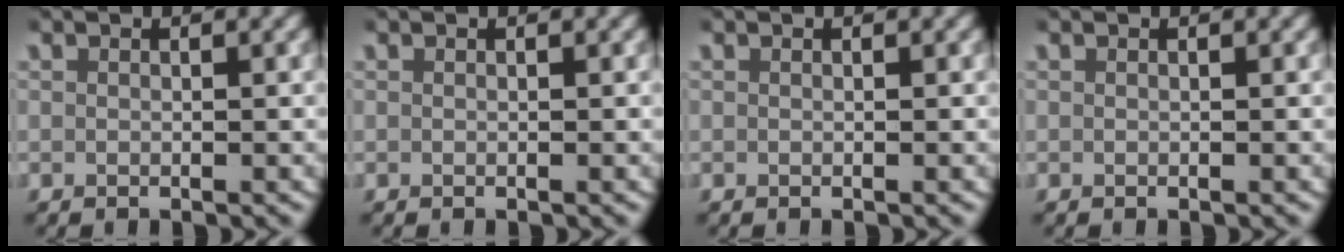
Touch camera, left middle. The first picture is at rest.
{"total": 0.0}
{"total": 0.0}
{"total": 0.0}